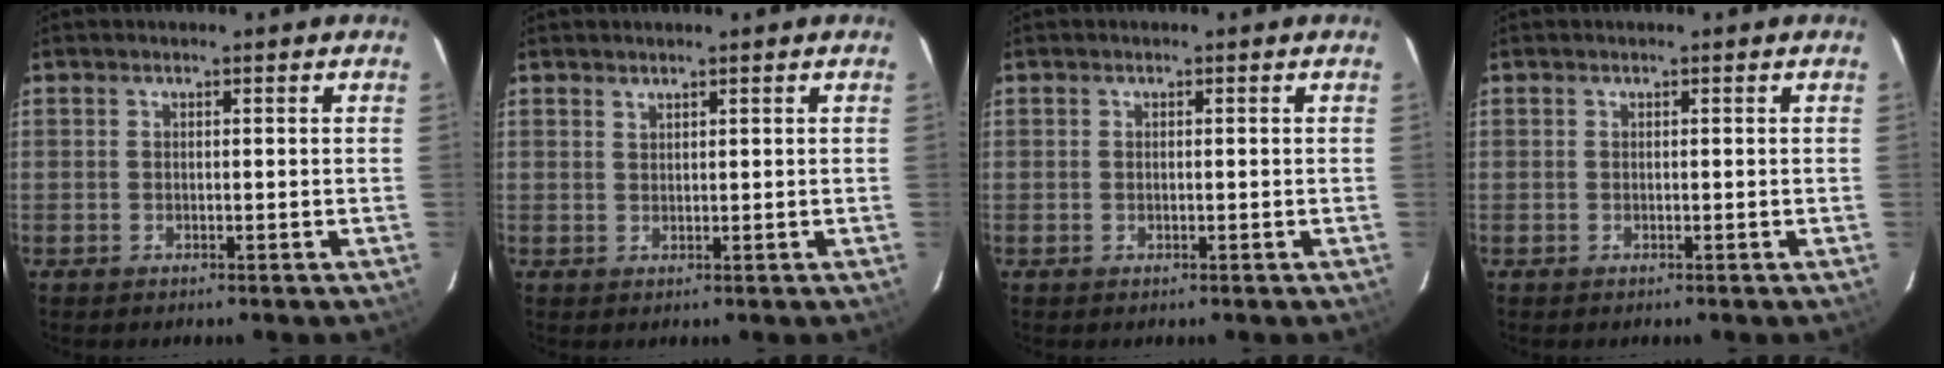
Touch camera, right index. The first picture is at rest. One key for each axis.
{"total": 0.9, "fx": 0.8, "fy": 0.3, "fz": 0.1, "tx": -0.003, "ty": 0.001, "tz": 0.017}
{"total": 0.0}
{"total": 0.0}